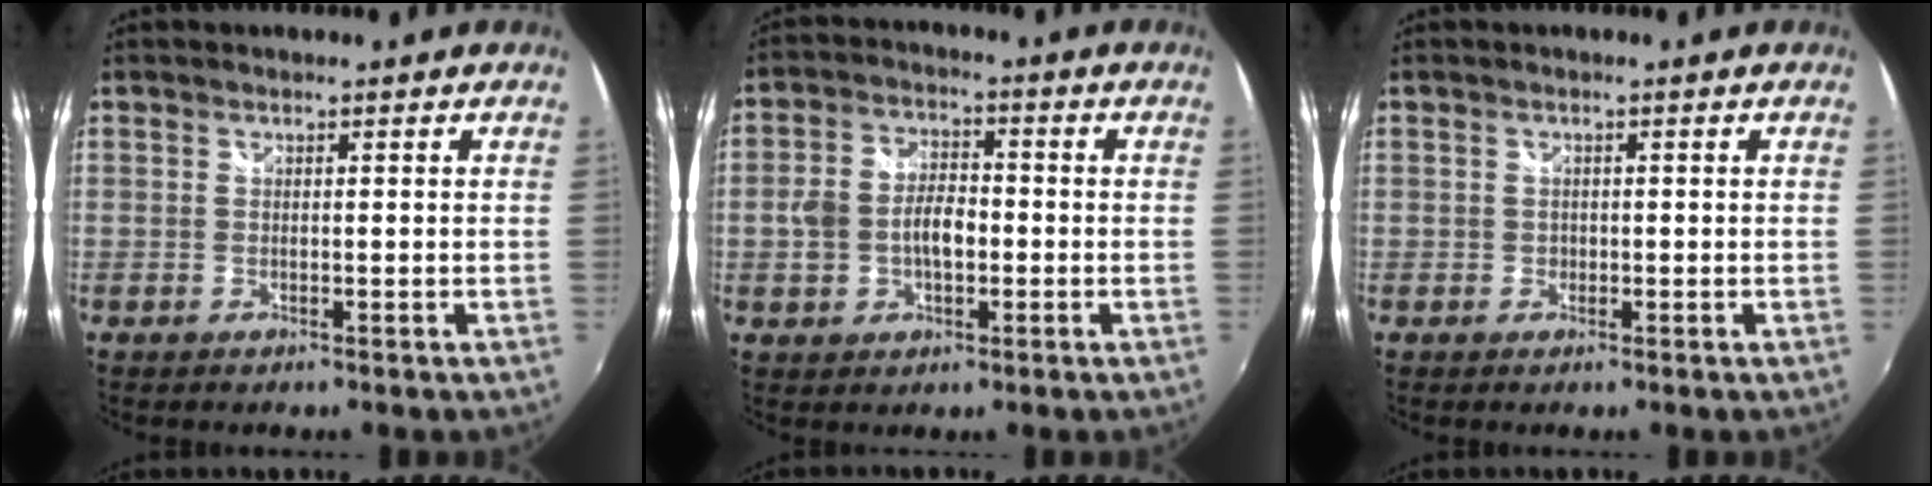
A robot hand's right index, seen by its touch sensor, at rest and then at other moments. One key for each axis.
{"total": 7.9, "fx": -1.5, "fy": 5.0, "fz": 5.9, "tx": -0.117, "ty": 0.011, "tz": -0.020}
{"total": 1.0, "fx": -0.4, "fy": 1.0, "fz": 0.1, "tx": -0.001, "ty": -0.003, "tz": -0.004}